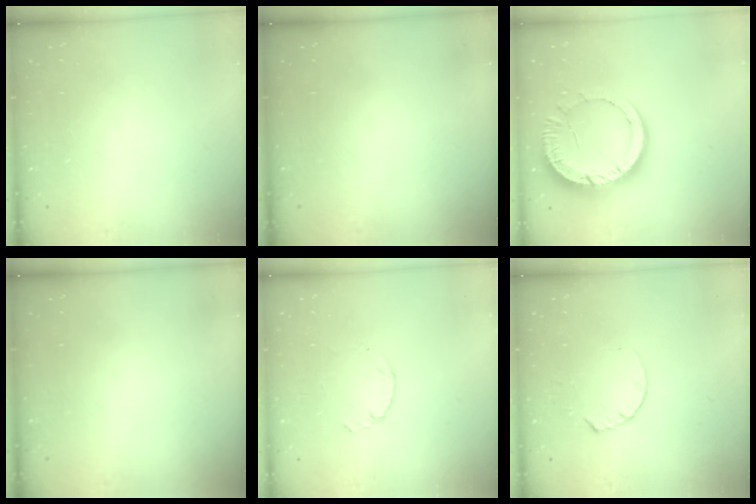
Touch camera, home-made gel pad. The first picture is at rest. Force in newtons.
{"total": 0.0}
{"total": 14.2, "press": 14.1, "slide": 1.5}
{"total": 0.0}
{"total": 1.3, "press": 1.2, "slide": 0.4}
{"total": 4.8, "press": 4.7, "slide": 0.4}